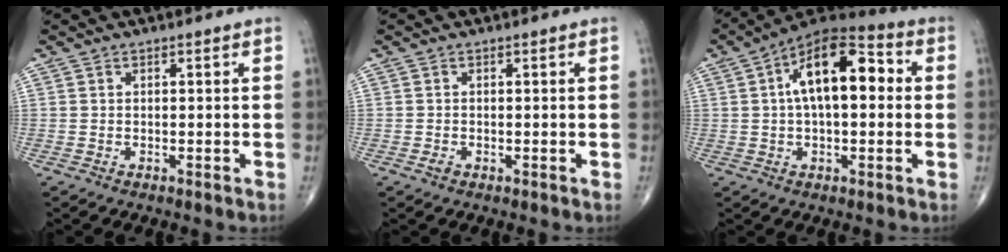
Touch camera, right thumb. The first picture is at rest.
{"total": 0.9, "force": [-0.4, 0.7, 0.4], "torque": [-0.006, 0.000, -0.006]}
{"total": 15.7, "force": [2.5, 7.6, 13.6], "torque": [-0.208, 0.035, 0.032]}